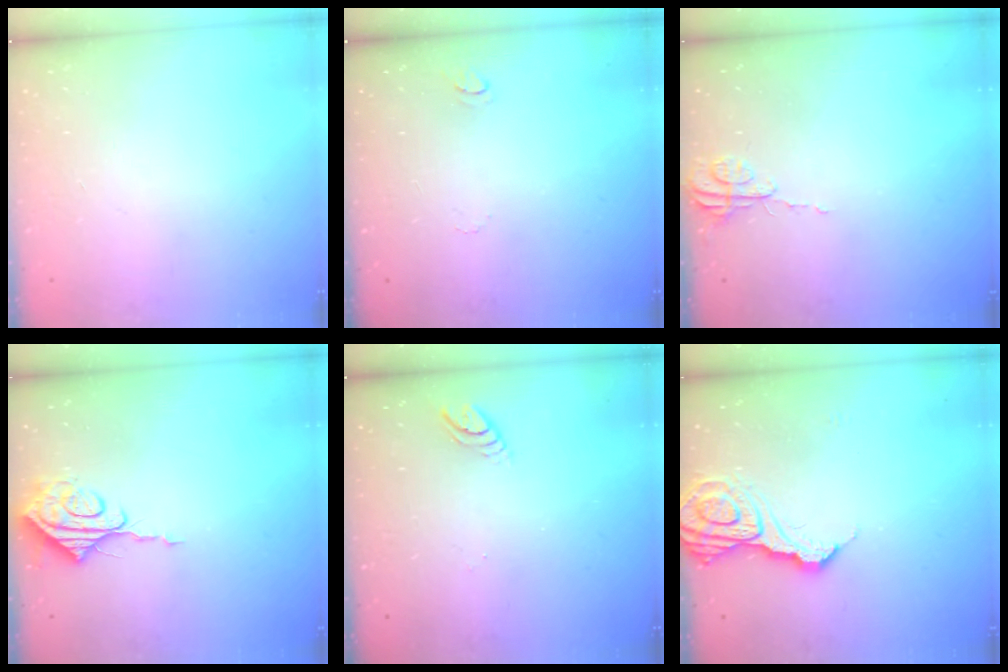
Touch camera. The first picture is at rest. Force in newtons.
{"total": 4.5, "press": 4.5, "slide": 0.4}
{"total": 3.7, "press": 3.7, "slide": 0.3}
{"total": 8.2, "press": 8.1, "slide": 0.9}
{"total": 3.9, "press": 3.9, "slide": 0.4}
{"total": 12.1, "press": 12.0, "slide": 1.4}